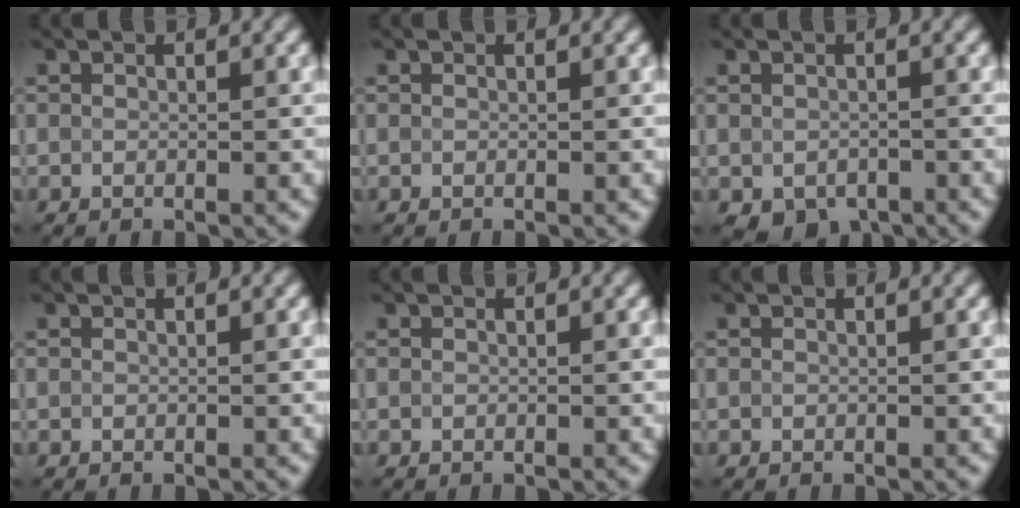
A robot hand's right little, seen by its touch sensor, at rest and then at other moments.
{"total": 0.0}
{"total": 2.7, "force": [-1.5, 1.8, 1.3], "torque": [-0.020, -0.008, -0.027]}
{"total": 0.0}
{"total": 0.0}
{"total": 0.0}